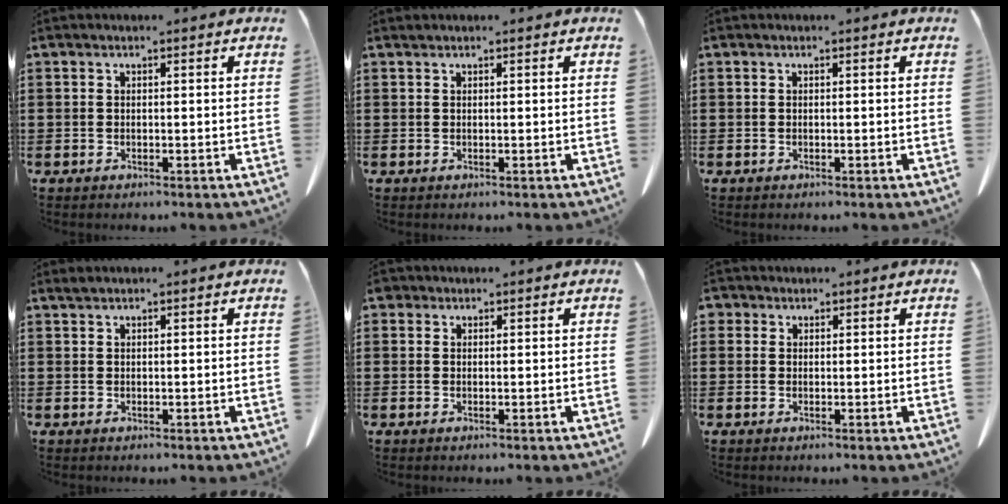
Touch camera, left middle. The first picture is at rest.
{"total": 0.0}
{"total": 0.0}
{"total": 0.5, "force": [0.4, 0.1, 0.2], "torque": [-0.006, 0.001, 0.009]}
{"total": 0.9, "force": [0.6, 0.7, 0.2], "torque": [-0.008, 0.005, 0.010]}
{"total": 1.3, "force": [0.8, 0.9, 0.2], "torque": [-0.008, 0.005, 0.017]}